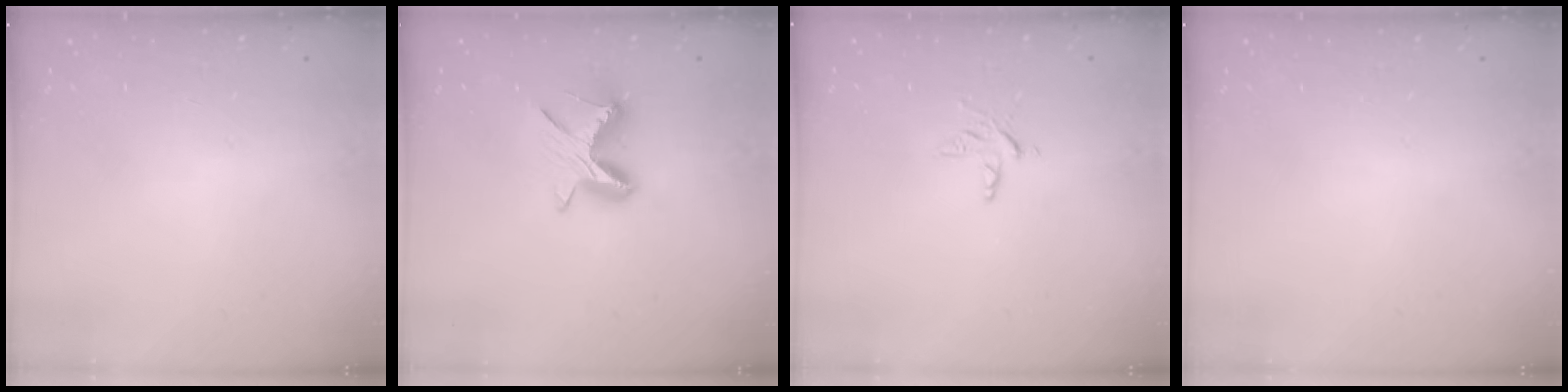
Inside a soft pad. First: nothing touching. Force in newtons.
{"total": 8.5, "press": 8.5, "slide": 0.4}
{"total": 5.0, "press": 5.0, "slide": 0.3}
{"total": 0.0}